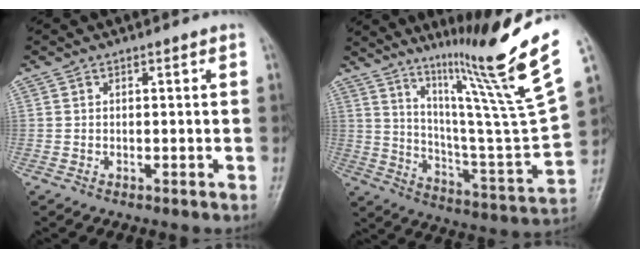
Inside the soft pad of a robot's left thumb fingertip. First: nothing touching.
{"total": 22.9, "force": [14.3, 0.0, 17.9], "torque": [-0.245, -0.079, 0.240]}